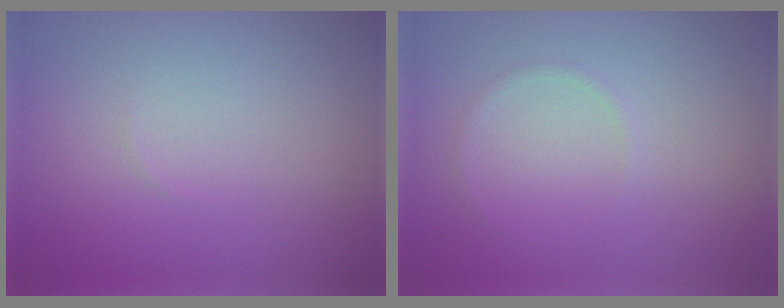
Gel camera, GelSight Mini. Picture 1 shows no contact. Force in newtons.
{"total": 0.7, "press": 0.7, "slide": 0.0}